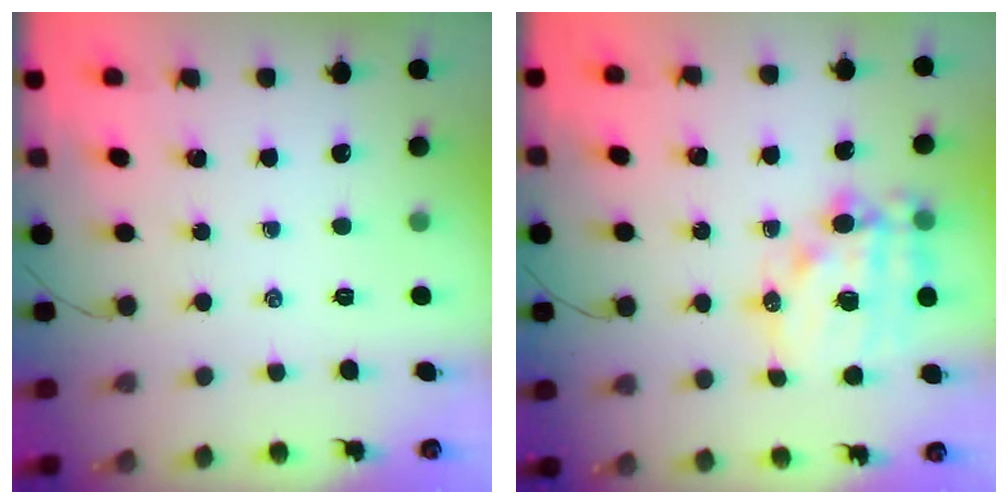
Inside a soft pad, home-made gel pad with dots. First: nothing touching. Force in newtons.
{"total": 16.1, "press": 15.7, "slide": 3.6}